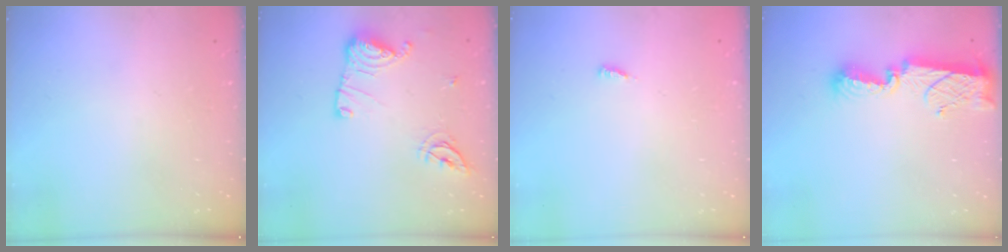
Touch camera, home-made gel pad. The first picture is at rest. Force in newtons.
{"total": 12.8, "press": 12.8, "slide": 0.5}
{"total": 2.6, "press": 2.6, "slide": 0.3}
{"total": 9.8, "press": 9.8, "slide": 0.5}